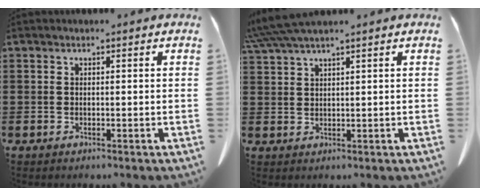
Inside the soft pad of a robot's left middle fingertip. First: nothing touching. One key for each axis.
{"total": 3.7, "fx": 3.2, "fy": -0.1, "fz": 1.9, "tx": -0.046, "ty": -0.006, "tz": 0.060}